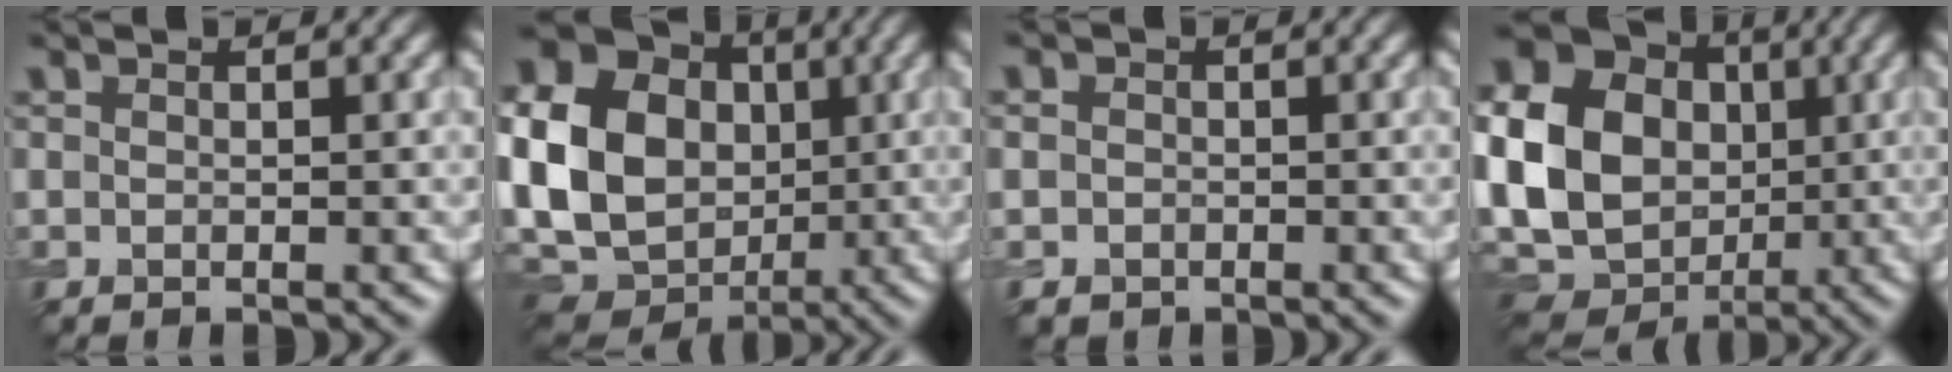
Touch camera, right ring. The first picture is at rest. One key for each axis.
{"total": 19.3, "fx": 0.6, "fy": 16.4, "fz": 10.1, "tx": -0.224, "ty": -0.004, "tz": -0.018}
{"total": 1.6, "fx": -0.5, "fy": 1.5, "fz": 0.5, "tx": -0.002, "ty": -0.007, "tz": -0.010}
{"total": 21.4, "fx": 1.0, "fy": 18.5, "fz": 10.6, "tx": -0.248, "ty": 0.018, "tz": -0.020}